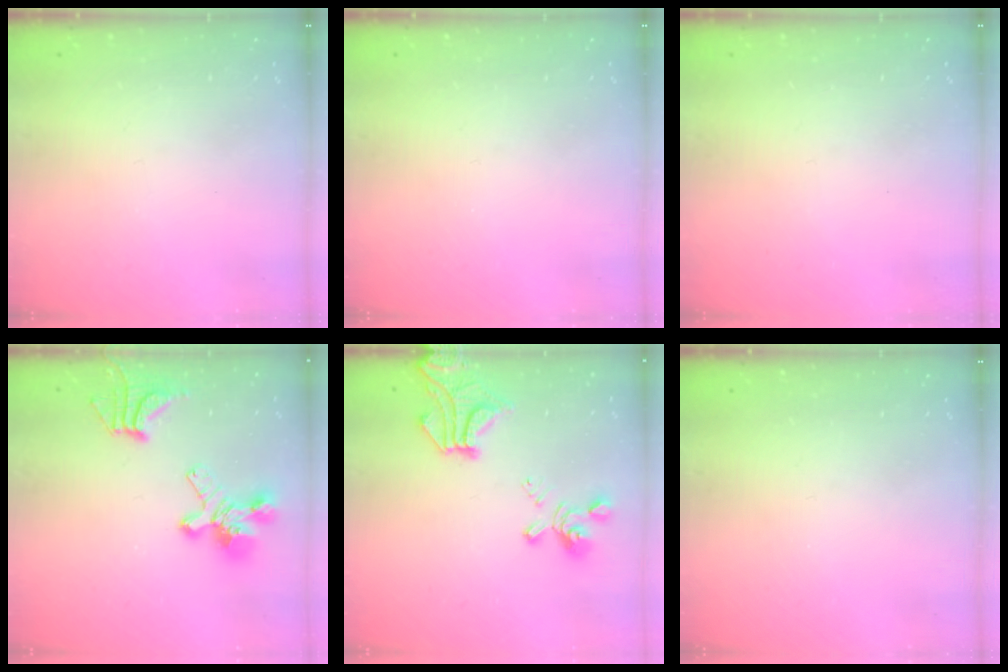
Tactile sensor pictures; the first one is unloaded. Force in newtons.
{"total": 0.0}
{"total": 0.0}
{"total": 6.4, "press": 6.0, "slide": 2.1}
{"total": 10.3, "press": 9.7, "slide": 3.5}
{"total": 0.0}